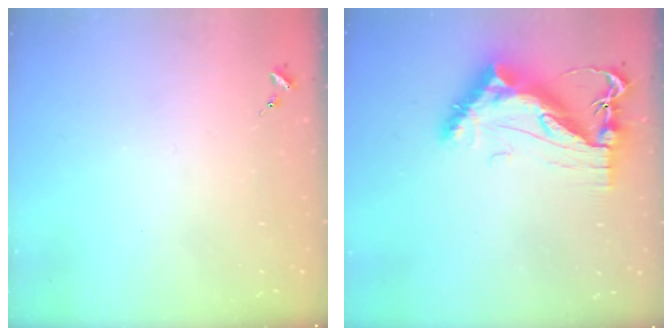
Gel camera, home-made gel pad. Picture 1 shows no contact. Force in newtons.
{"total": 11.9, "press": 11.9, "slide": 1.0}